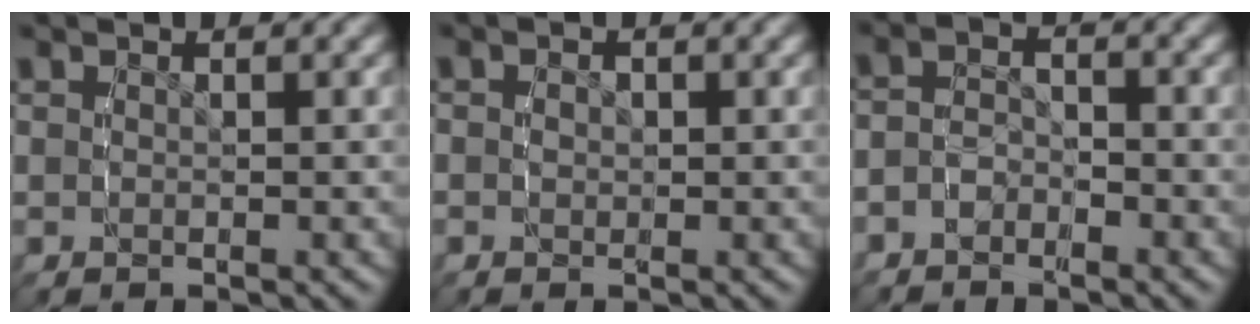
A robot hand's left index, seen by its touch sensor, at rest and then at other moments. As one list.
[{"total": 1.1, "force": [-1.0, 0.2, -0.2], "torque": [0.003, -0.011, -0.015]}, {"total": 3.2, "force": [-2.8, 1.4, 0.1], "torque": [-0.009, -0.013, -0.054]}]